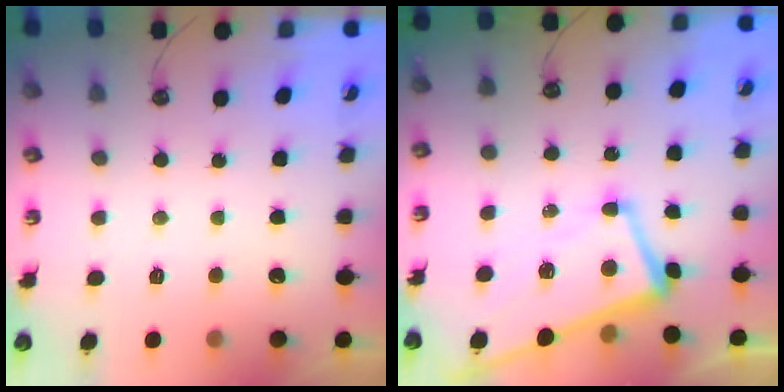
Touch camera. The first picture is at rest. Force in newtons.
{"total": 1.4, "press": 1.1, "slide": 0.9}